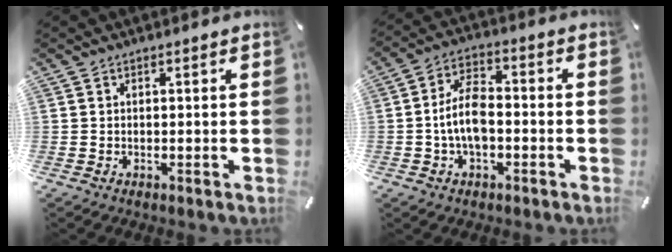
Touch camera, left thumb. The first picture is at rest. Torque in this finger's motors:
{"motor_torque": [-0.21, 0.95, 0.57, -0.36, 0.36]}